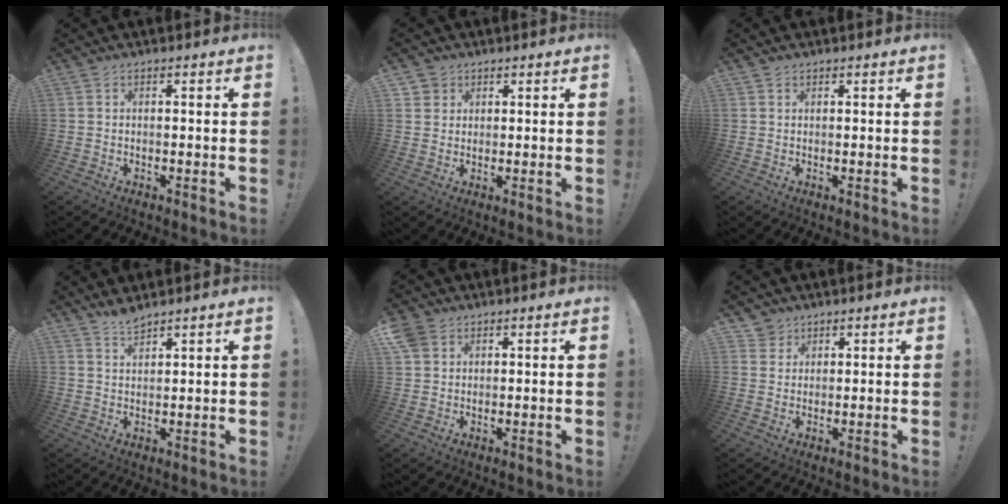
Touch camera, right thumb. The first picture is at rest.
{"total": 3.0, "force": [1.8, 2.5, 0.3], "torque": [0.000, -0.009, 0.030]}
{"total": 0.9, "force": [0.7, 0.6, 0.1], "torque": [0.001, -0.002, 0.013]}
{"total": 3.7, "force": [3.5, 0.7, 1.0], "torque": [-0.014, -0.022, 0.061]}
{"total": 4.3, "force": [2.5, 3.2, 1.6], "torque": [-0.033, -0.003, 0.052]}
{"total": 3.6, "force": [2.5, 2.6, 0.1], "torque": [-0.005, -0.013, 0.048]}